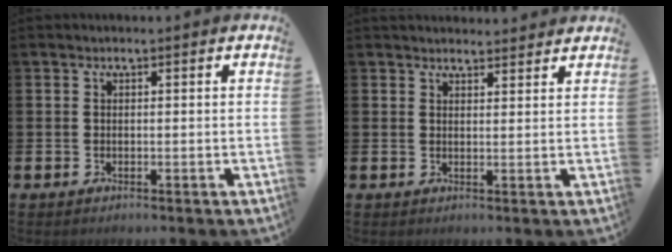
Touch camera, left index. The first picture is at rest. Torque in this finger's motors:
{"motor_torque": [0.45, -1.69, 0.22, 0.01]}